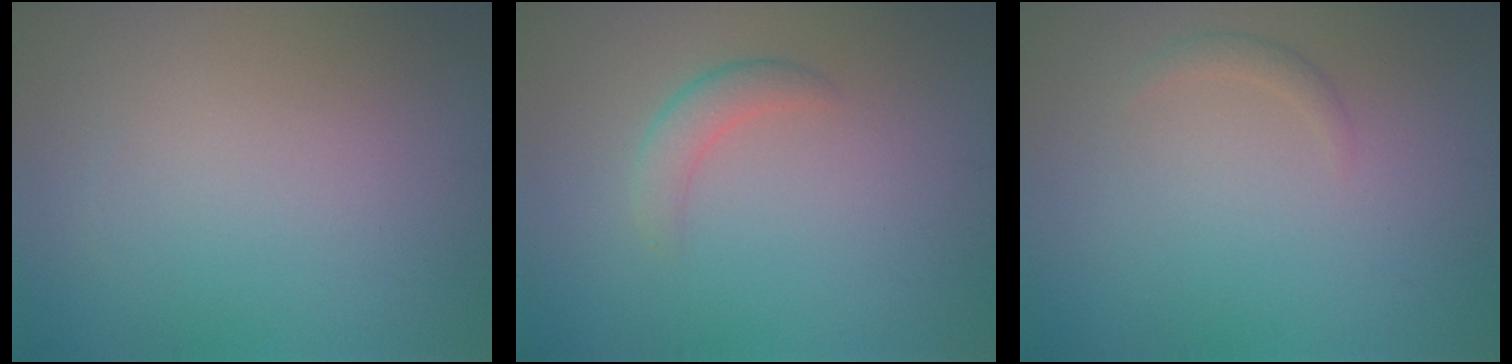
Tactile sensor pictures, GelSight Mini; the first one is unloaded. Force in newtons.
{"total": 1.8, "press": 1.8, "slide": 0.0}
{"total": 0.8, "press": 0.8, "slide": 0.1}